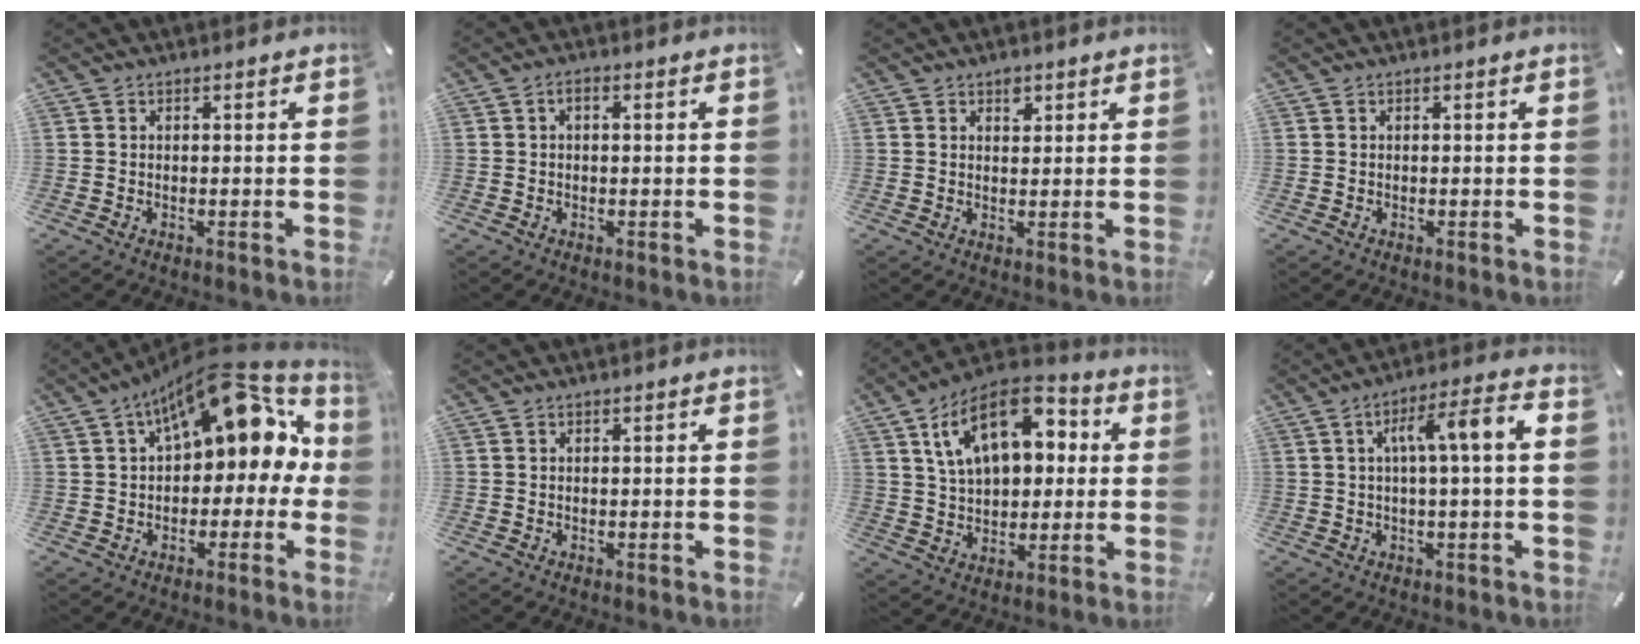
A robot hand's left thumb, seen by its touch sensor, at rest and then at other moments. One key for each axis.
{"total": 1.4, "fx": 0.0, "fy": 0.6, "fz": 1.3, "tx": -0.026, "ty": 0.005, "tz": -0.002}
{"total": 2.0, "fx": 1.2, "fy": 1.4, "fz": 0.8, "tx": 0.000, "ty": -0.005, "tz": 0.018}
{"total": 0.0}
{"total": 16.9, "fx": 8.2, "fy": 8.0, "fz": 12.4, "tx": -0.185, "ty": -0.043, "tz": 0.137}
{"total": 0.0}
{"total": 17.5, "fx": 6.9, "fy": 11.0, "fz": 11.7, "tx": -0.221, "ty": -0.013, "tz": 0.120}
{"total": 8.8, "fx": 1.0, "fy": 1.4, "fz": 8.6, "tx": -0.153, "ty": 0.009, "tz": 0.010}